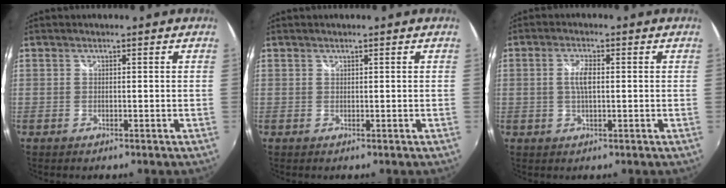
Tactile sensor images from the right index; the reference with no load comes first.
{"total": 0.0}
{"total": 3.5, "force": [0.2, 1.2, 3.3], "torque": [-0.064, 0.002, 0.004]}